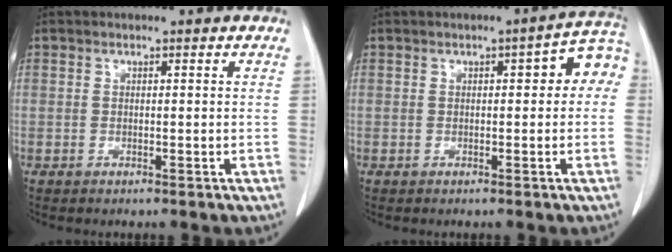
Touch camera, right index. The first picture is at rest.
{"total": 5.4, "force": [0.8, 1.8, 5.0], "torque": [-0.052, 0.029, 0.003]}